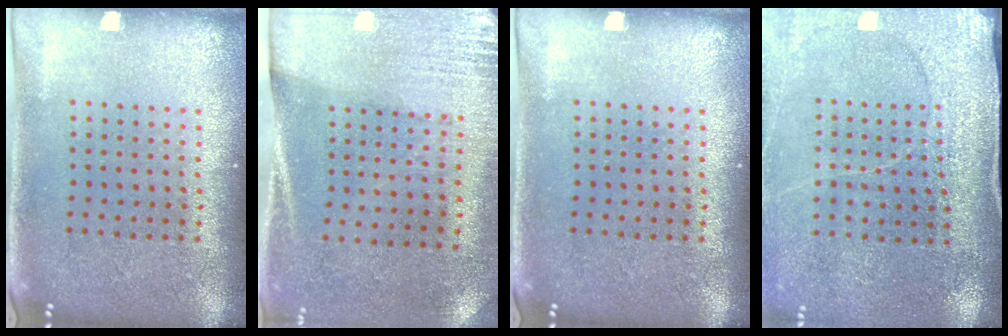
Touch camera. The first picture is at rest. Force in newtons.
{"total": 2.7, "press": 2.4, "slide": 1.4}
{"total": 0.0}
{"total": 2.9, "press": 2.9, "slide": 0.4}